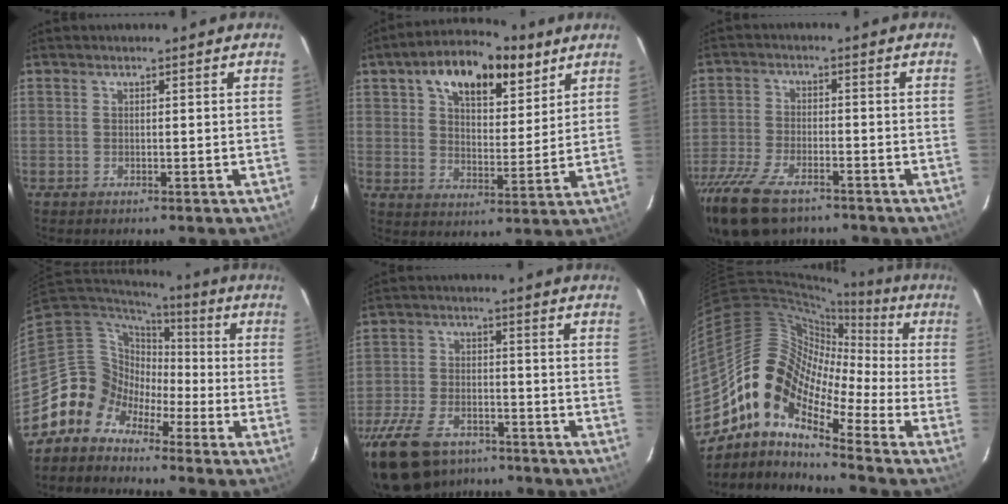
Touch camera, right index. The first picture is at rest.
{"total": 15.3, "force": [8.5, 7.7, 10.2], "torque": [-0.166, 0.023, 0.135]}
{"total": 13.7, "force": [-10.2, 5.7, 7.2], "torque": [-0.178, -0.033, -0.191]}
{"total": 8.1, "force": [-4.5, 6.7, -0.5], "torque": [0.002, 0.048, -0.107]}
{"total": 17.1, "force": [-12.2, 9.0, 7.9], "torque": [-0.194, -0.009, -0.201]}
{"total": 15.1, "force": [-7.6, 7.5, 10.7], "torque": [-0.176, 0.007, -0.167]}